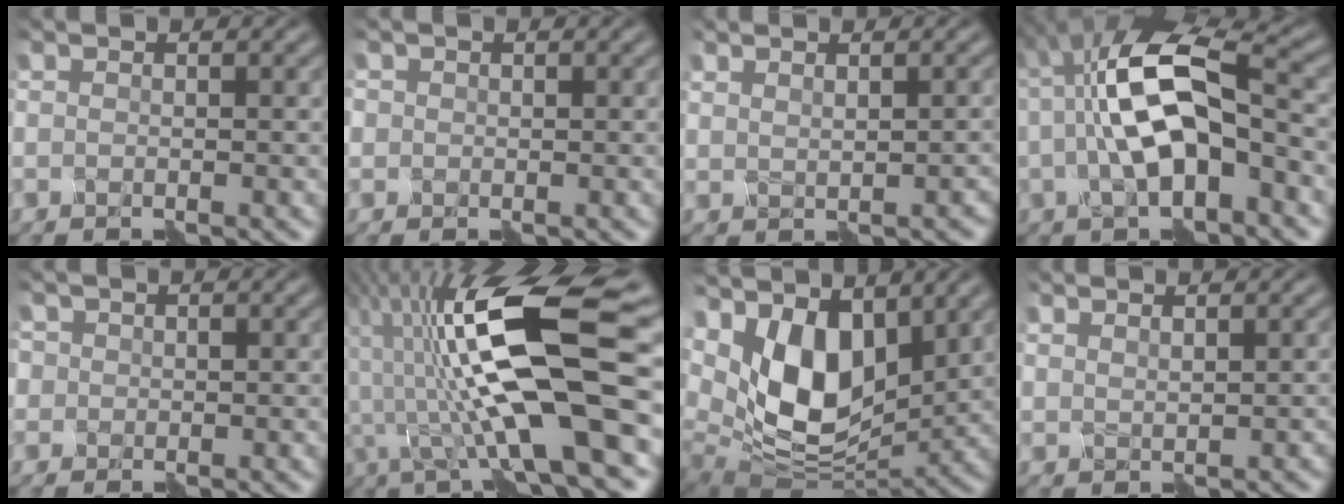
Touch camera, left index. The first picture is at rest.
{"total": 0.6, "force": [0.0, 0.5, -0.4], "torque": [0.012, 0.005, 0.006]}
{"total": 0.7, "force": [0.5, 0.5, 0.0], "torque": [0.002, 0.002, 0.024]}
{"total": 8.3, "force": [-0.6, 3.4, 7.5], "torque": [-0.140, 0.027, -0.009]}
{"total": 1.7, "force": [0.4, 1.6, -0.1], "torque": [0.017, 0.010, -0.007]}
{"total": 13.1, "force": [-0.3, 3.6, 12.6], "torque": [-0.227, 0.027, -0.004]}
{"total": 8.9, "force": [2.9, 5.1, 6.7], "torque": [-0.132, -0.013, 0.058]}
{"total": 0.9, "force": [0.8, 0.4, -0.2], "torque": [0.005, 0.002, 0.028]}